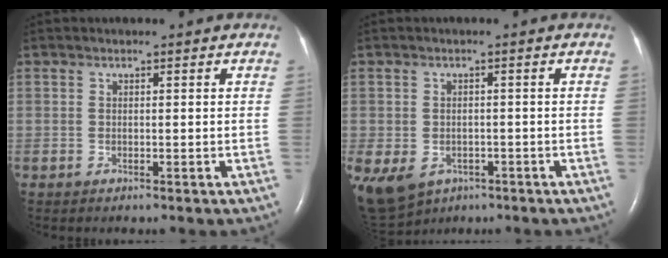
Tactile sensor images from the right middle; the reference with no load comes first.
{"total": 19.4, "force": [-8.8, 14.8, 8.9], "torque": [-0.292, -0.022, -0.121]}